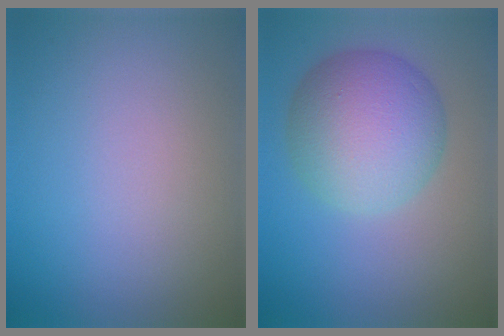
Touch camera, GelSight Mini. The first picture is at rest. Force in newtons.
{"total": 8.0, "press": 8.0, "slide": 0.2}